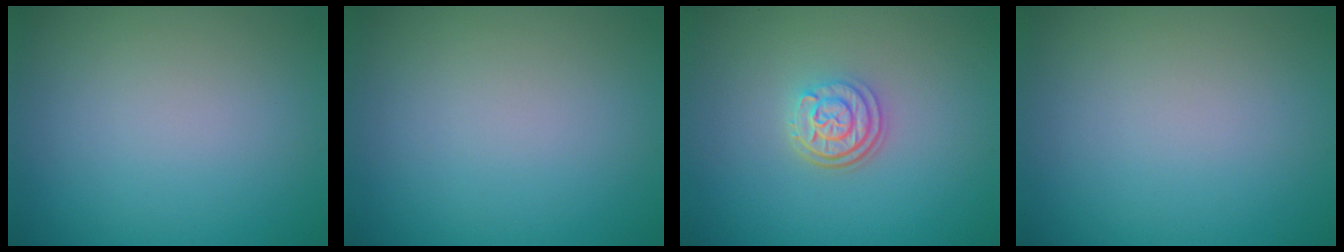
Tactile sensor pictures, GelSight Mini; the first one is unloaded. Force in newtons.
{"total": 0.0}
{"total": 3.1, "press": 2.4, "slide": 1.9}
{"total": 0.0}